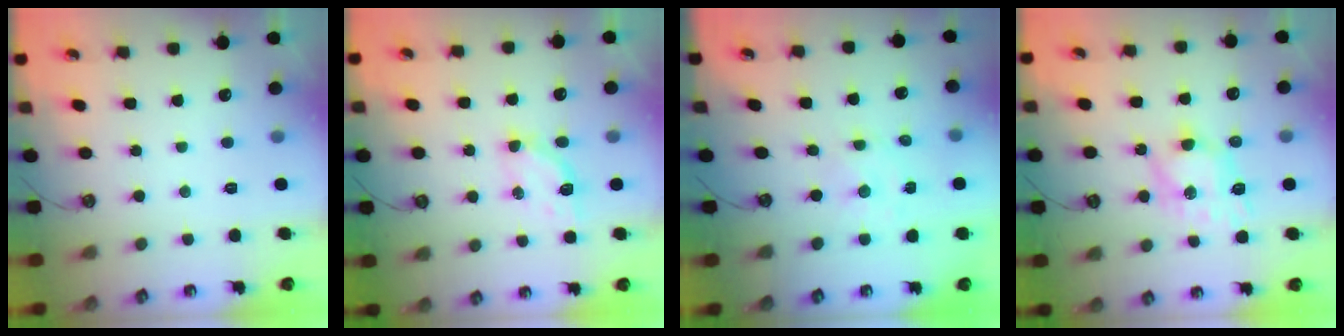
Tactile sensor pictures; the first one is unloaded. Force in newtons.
{"total": 4.3, "press": 4.2, "slide": 0.6}
{"total": 2.0, "press": 2.0, "slide": 0.5}
{"total": 8.0, "press": 8.0, "slide": 0.1}